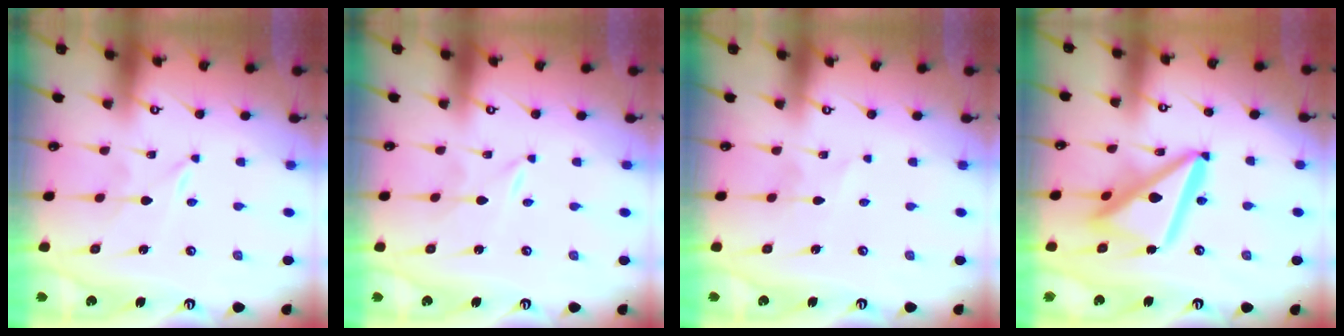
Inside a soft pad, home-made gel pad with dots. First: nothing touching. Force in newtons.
{"total": 0.0}
{"total": 1.5, "press": 1.5, "slide": 0.1}
{"total": 16.8, "press": 16.7, "slide": 1.8}